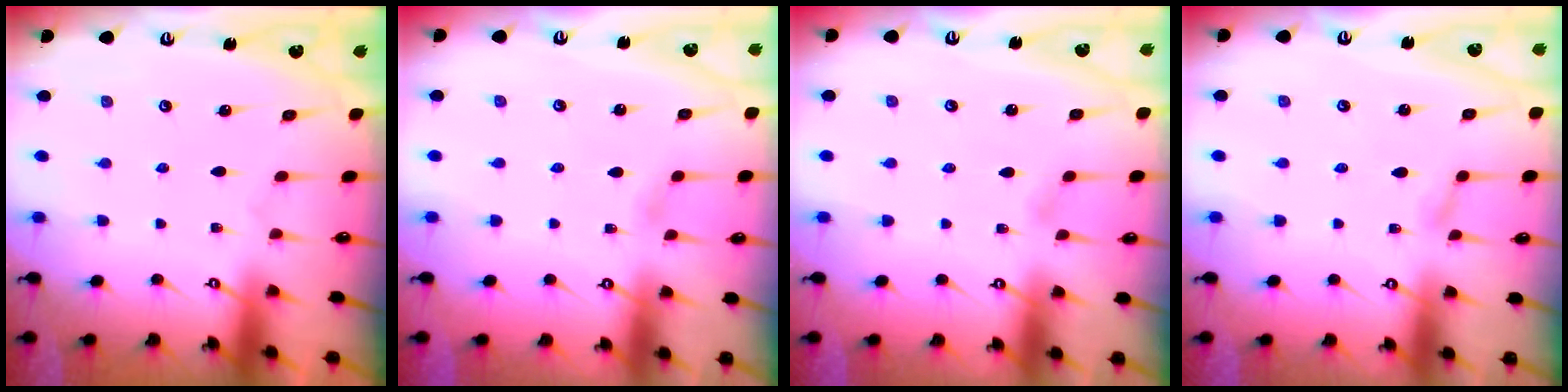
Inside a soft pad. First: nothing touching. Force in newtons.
{"total": 0.6, "press": 0.6, "slide": 0.1}
{"total": 3.0, "press": 3.0, "slide": 0.4}
{"total": 0.9, "press": 0.9, "slide": 0.1}